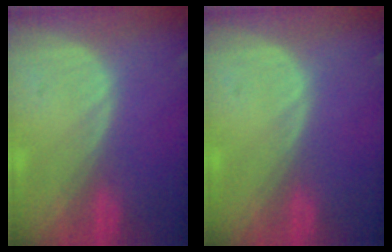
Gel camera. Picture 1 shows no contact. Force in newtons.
{"total": 0.0}